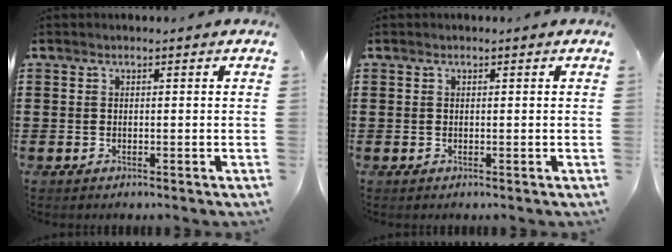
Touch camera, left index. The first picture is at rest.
{"total": 0.0}